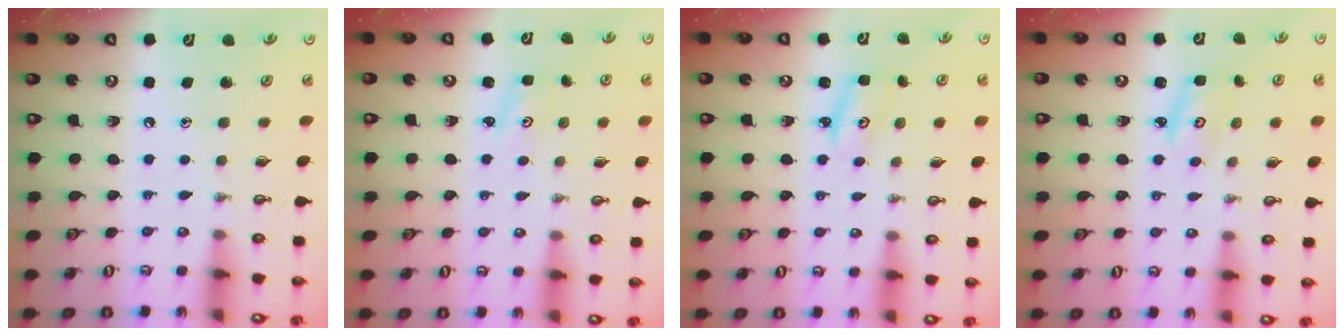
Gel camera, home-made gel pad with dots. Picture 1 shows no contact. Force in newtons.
{"total": 1.3, "press": 1.3, "slide": 0.2}
{"total": 2.8, "press": 2.8, "slide": 0.2}
{"total": 2.8, "press": 2.8, "slide": 0.3}